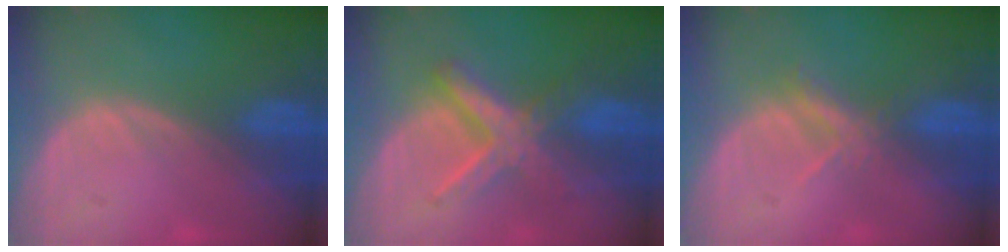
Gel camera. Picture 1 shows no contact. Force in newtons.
{"total": 6.4, "press": 6.4, "slide": 0.3}
{"total": 2.6, "press": 2.5, "slide": 0.9}